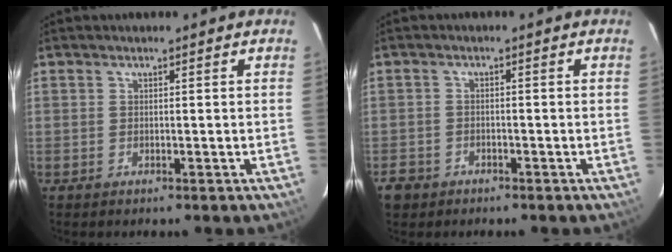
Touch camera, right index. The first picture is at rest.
{"total": 4.0, "force": [-2.3, 3.2, 0.7], "torque": [-0.034, 0.008, -0.037]}